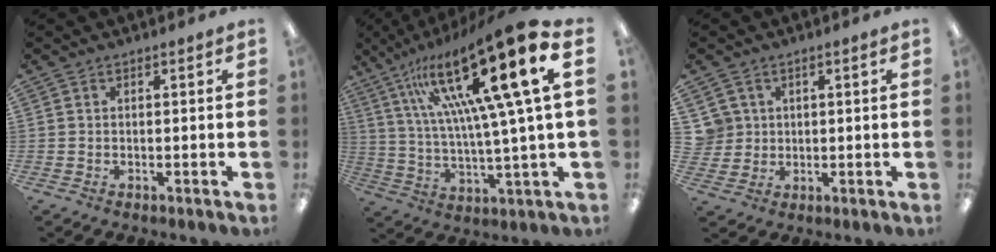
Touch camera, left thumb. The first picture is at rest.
{"total": 25.4, "force": [11.9, 4.6, 22.0], "torque": [-0.393, -0.078, 0.180]}
{"total": 4.6, "force": [1.6, 4.3, 0.2], "torque": [-0.013, 0.005, 0.032]}